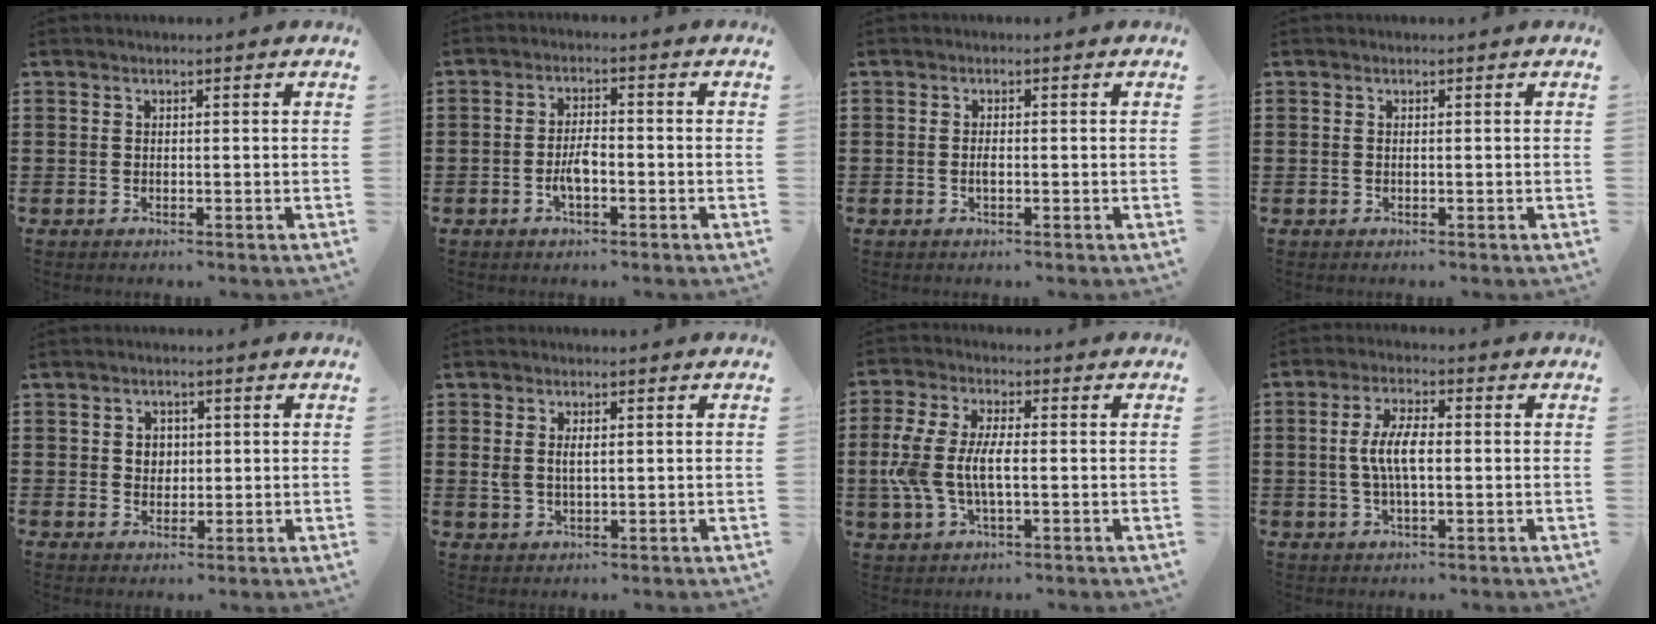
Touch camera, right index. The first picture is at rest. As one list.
[{"total": 3.5, "force": [-1.4, 1.4, 2.9], "torque": [-0.066, 0.002, -0.029]}, {"total": 1.1, "force": [-0.2, 0.5, 1.0], "torque": [-0.020, 0.000, -0.003]}, {"total": 0.0}, {"total": 2.5, "force": [0.4, 2.2, 1.1], "torque": [-0.029, 0.011, 0.005]}, {"total": 2.4, "force": [0.6, 1.2, 1.9], "torque": [-0.041, 0.006, 0.009]}, {"total": 7.9, "force": [-0.7, 3.6, 6.9], "torque": [-0.171, -0.008, -0.024]}, {"total": 6.0, "force": [-0.1, 2.0, 5.7], "torque": [-0.117, 0.000, -0.007]}]